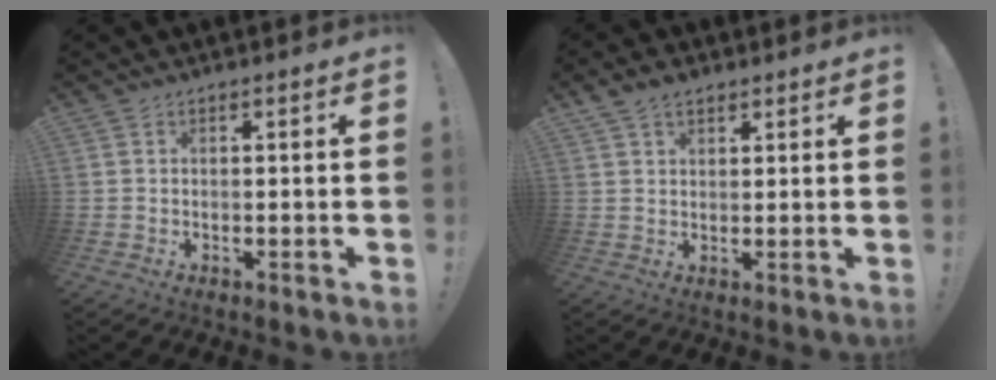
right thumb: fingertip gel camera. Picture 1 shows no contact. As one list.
[{"total": 4.5, "force": [3.0, 2.8, 1.8], "torque": [-0.029, -0.009, 0.056]}]